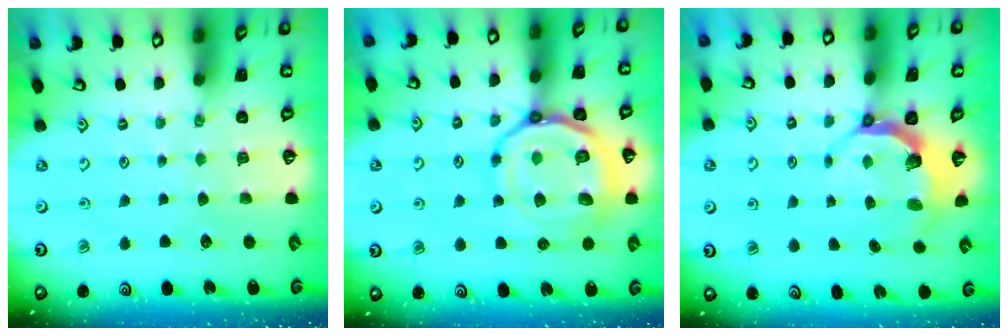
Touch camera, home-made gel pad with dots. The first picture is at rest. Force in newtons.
{"total": 17.7, "press": 17.6, "slide": 1.8}
{"total": 5.6, "press": 4.1, "slide": 3.8}